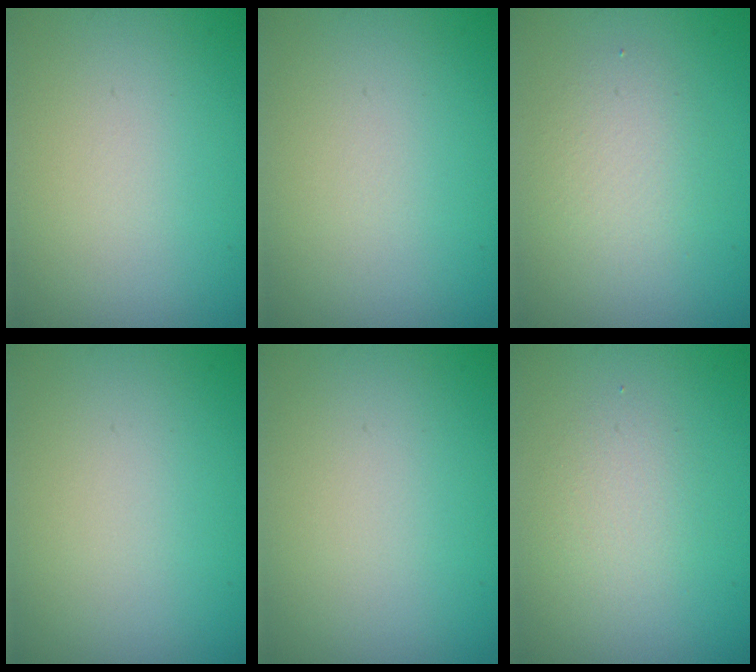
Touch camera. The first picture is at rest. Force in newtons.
{"total": 0.0}
{"total": 2.4, "press": 2.4, "slide": 0.2}
{"total": 0.0}
{"total": 0.0}
{"total": 1.8, "press": 1.8, "slide": 0.1}